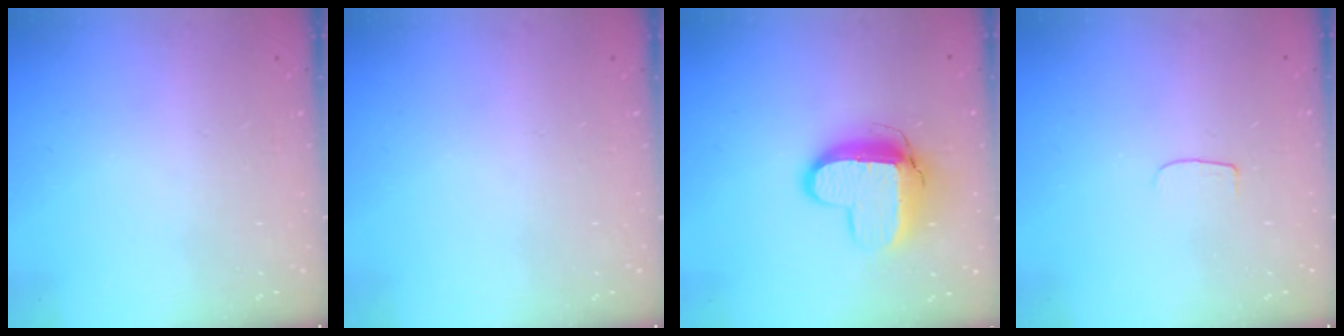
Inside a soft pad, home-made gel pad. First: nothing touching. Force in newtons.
{"total": 0.0}
{"total": 12.0, "press": 12.0, "slide": 0.7}
{"total": 3.0, "press": 3.0, "slide": 0.4}